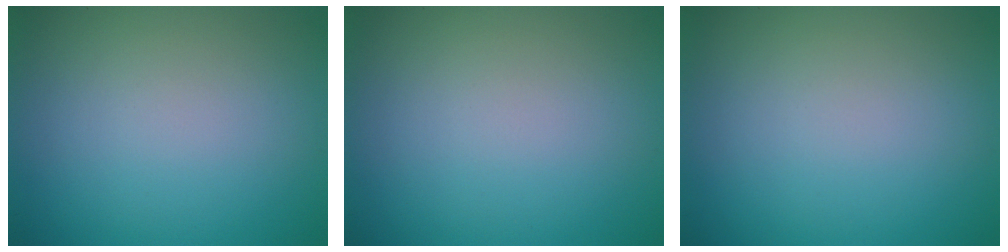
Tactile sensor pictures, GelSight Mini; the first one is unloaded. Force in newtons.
{"total": 0.0}
{"total": 0.0}